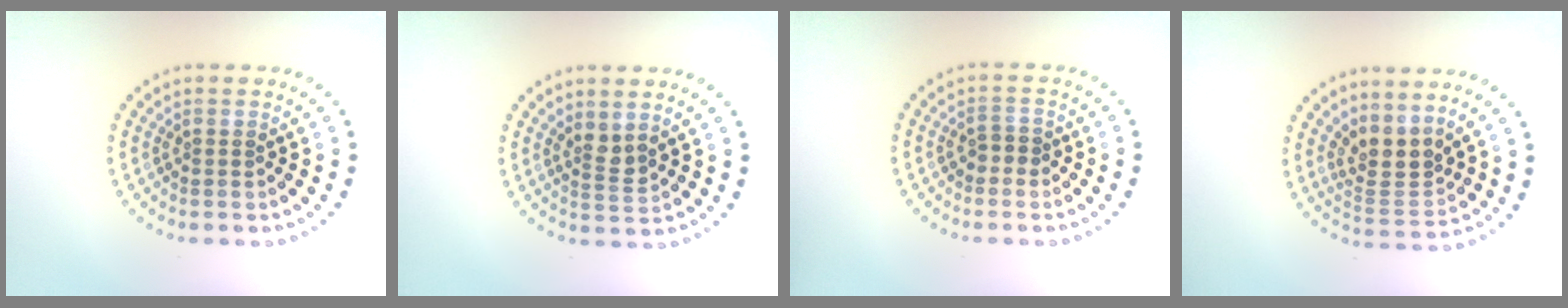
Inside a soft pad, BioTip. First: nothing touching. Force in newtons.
{"total": 1.7, "press": 1.4, "slide": 1.1}
{"total": 1.1, "press": 1.0, "slide": 0.5}
{"total": 3.1, "press": 2.3, "slide": 2.1}